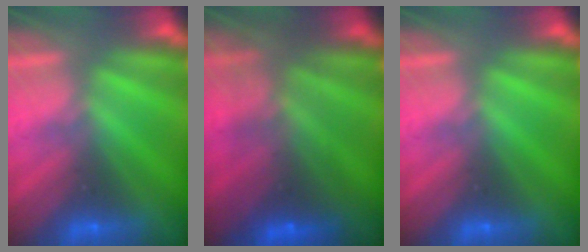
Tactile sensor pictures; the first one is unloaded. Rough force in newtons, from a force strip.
{"total": 5.6}
{"total": 0.0}